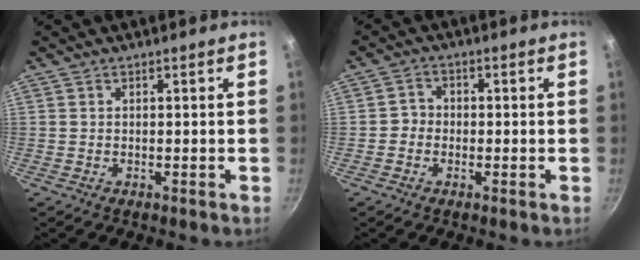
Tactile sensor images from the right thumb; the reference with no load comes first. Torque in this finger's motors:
{"motor_torque": [-0.02, -0.11, -0.29, -0.02, 0.03]}